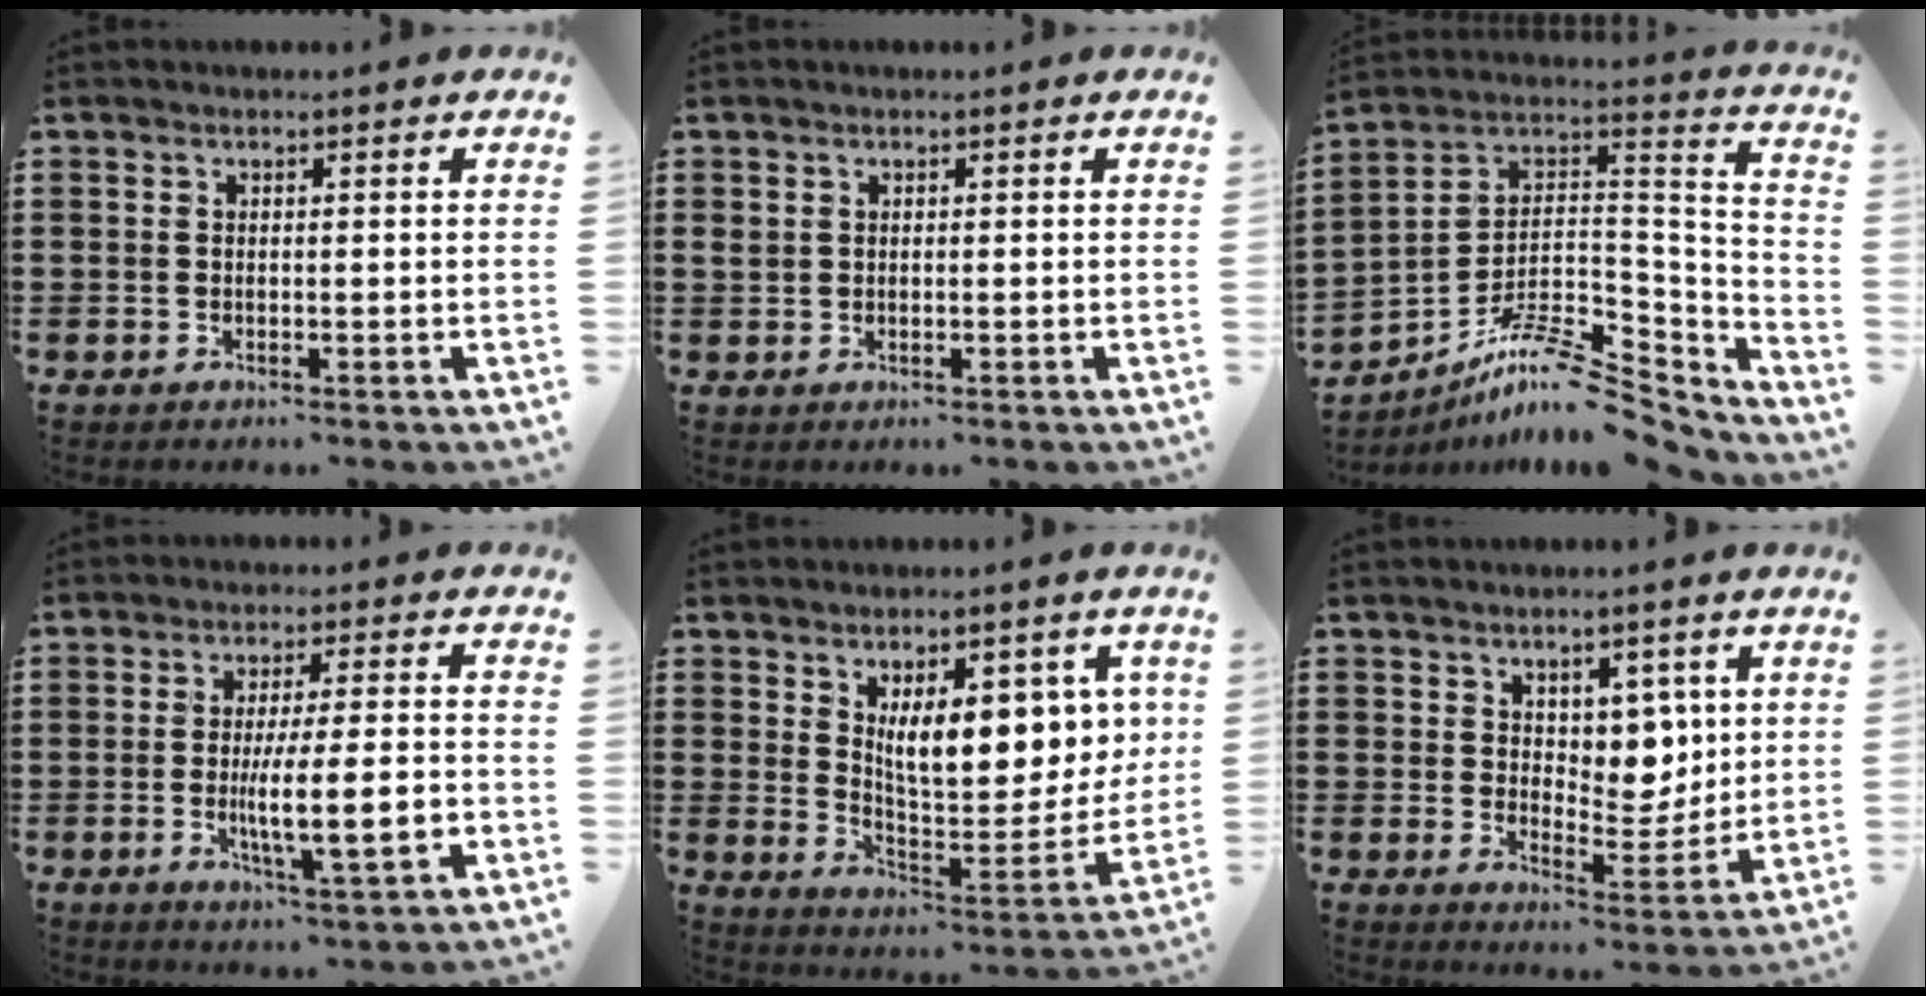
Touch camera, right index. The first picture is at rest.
{"total": 0.9, "force": [0.4, 0.7, 0.3], "torque": [-0.009, 0.005, 0.007]}
{"total": 11.0, "force": [-8.6, 3.0, 6.2], "torque": [-0.112, 0.014, -0.167]}
{"total": 9.6, "force": [-2.0, 1.8, 9.2], "torque": [-0.157, -0.012, -0.035]}
{"total": 10.8, "force": [4.5, 4.7, 8.7], "torque": [-0.130, -0.022, 0.073]}
{"total": 6.0, "force": [3.2, 4.5, 2.5], "torque": [-0.045, -0.010, 0.055]}